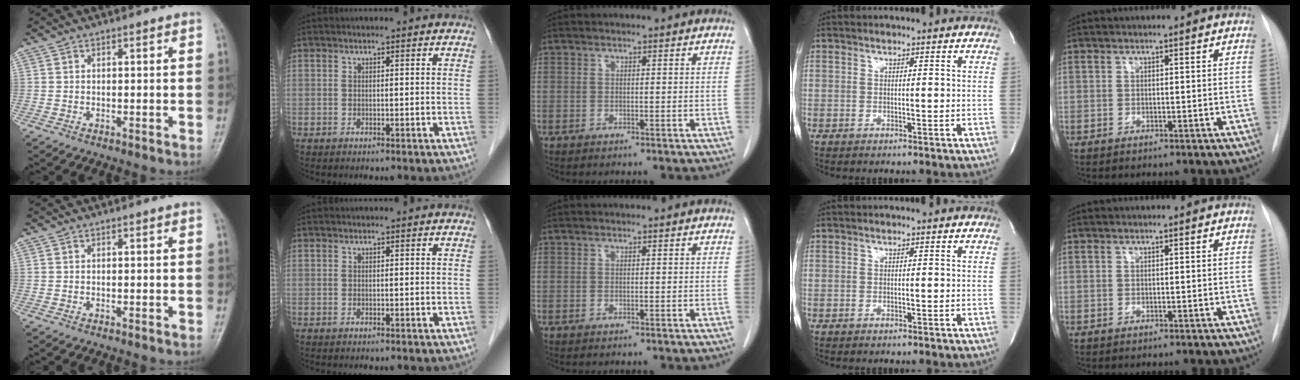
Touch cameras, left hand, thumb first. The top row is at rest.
{}